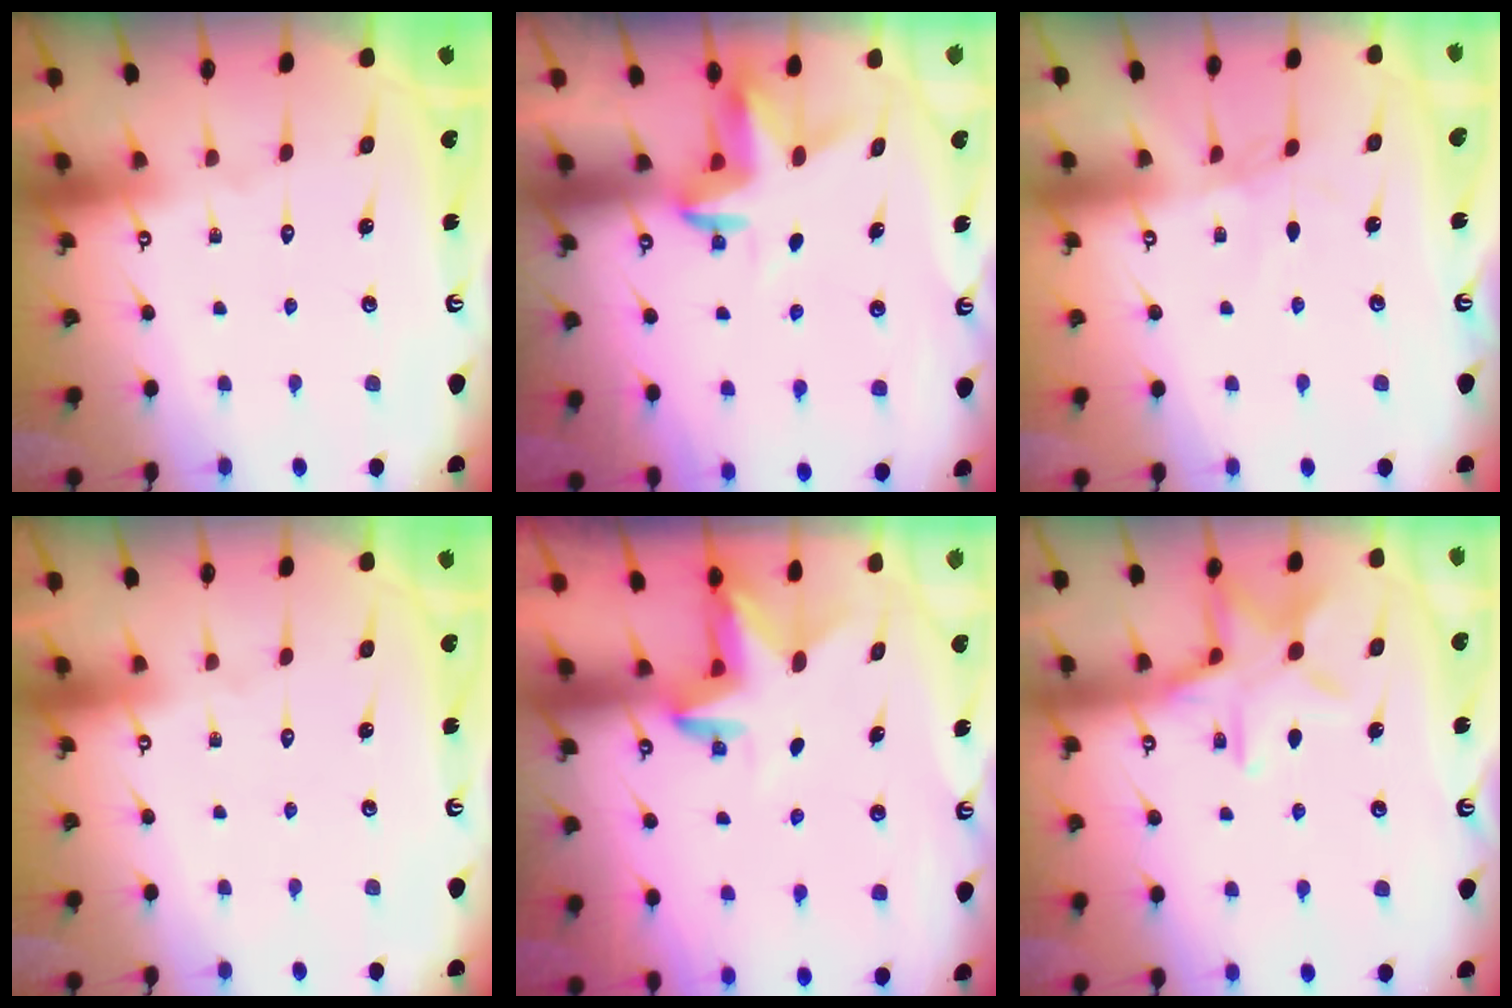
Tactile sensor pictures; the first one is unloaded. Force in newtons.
{"total": 3.6, "press": 3.6, "slide": 0.2}
{"total": 1.4, "press": 1.3, "slide": 0.3}
{"total": 0.0}
{"total": 3.3, "press": 3.3, "slide": 0.1}
{"total": 12.3, "press": 12.3, "slide": 0.7}